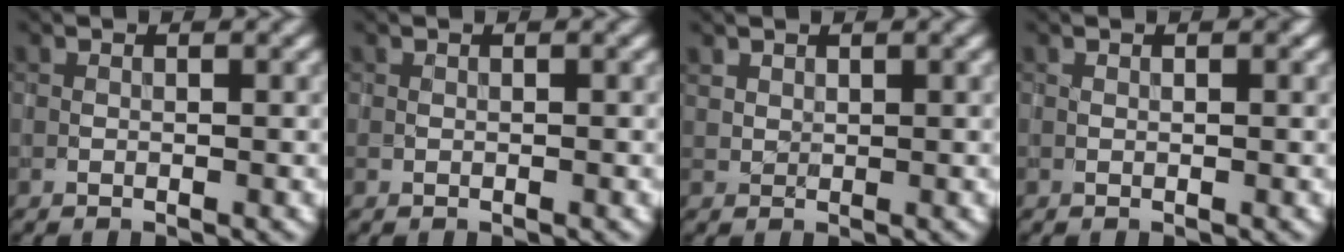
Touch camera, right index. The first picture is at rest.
{"total": 0.0}
{"total": 1.0, "force": [0.7, 0.7, 0.2], "torque": [-0.005, 0.000, 0.019]}
{"total": 0.6, "force": [0.2, 0.3, 0.4], "torque": [-0.005, 0.000, 0.003]}